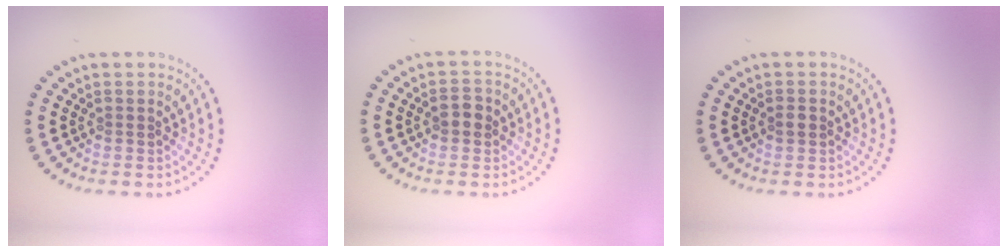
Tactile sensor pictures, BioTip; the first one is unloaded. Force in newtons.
{"total": 1.9, "press": 1.8, "slide": 0.2}
{"total": 1.1, "press": 1.1, "slide": 0.1}